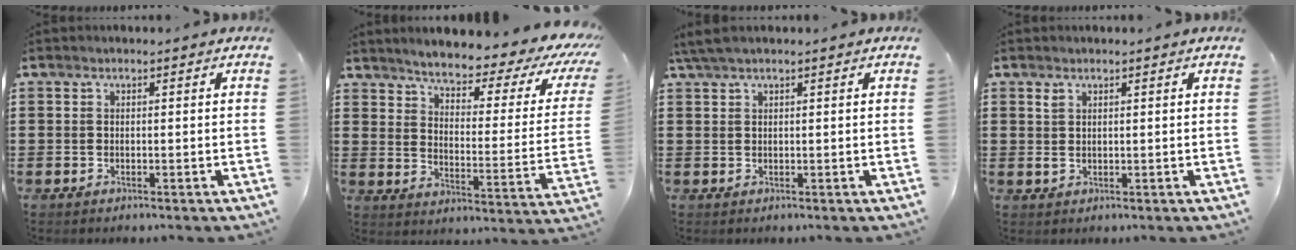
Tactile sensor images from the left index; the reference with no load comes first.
{"total": 4.5, "force": [3.9, 0.3, 2.3], "torque": [-0.060, -0.036, 0.055]}
{"total": 1.8, "force": [1.2, 0.1, 1.4], "torque": [-0.028, 0.001, 0.022]}
{"total": 1.2, "force": [0.6, 0.6, 0.8], "torque": [-0.019, 0.002, 0.012]}